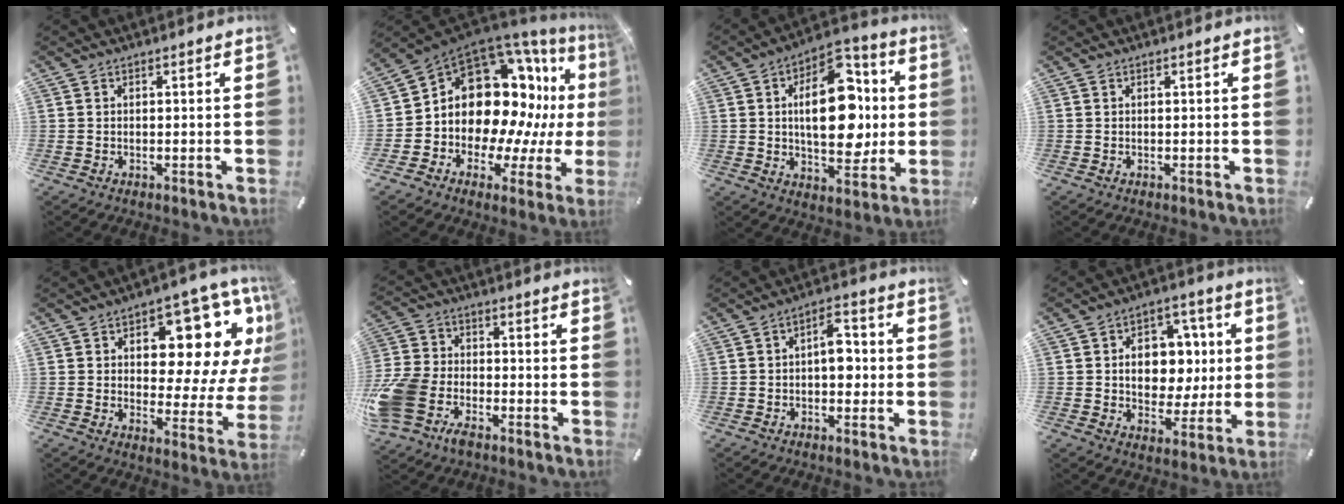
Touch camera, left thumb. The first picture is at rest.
{"total": 19.2, "force": [3.9, 14.7, 11.7], "torque": [-0.198, -0.064, 0.092]}
{"total": 20.1, "force": [2.4, 11.9, 16.1], "torque": [-0.238, -0.004, 0.040]}
{"total": 0.0}
{"total": 16.9, "force": [8.6, 9.0, 11.4], "torque": [-0.140, -0.073, 0.139]}
{"total": 12.5, "force": [-7.1, 8.3, 6.1], "torque": [-0.130, 0.045, -0.129]}
{"total": 6.7, "force": [-0.6, 3.9, 5.4], "torque": [-0.073, 0.010, -0.014]}
{"total": 11.0, "force": [0.6, 9.3, 5.9], "torque": [-0.084, 0.006, 0.018]}